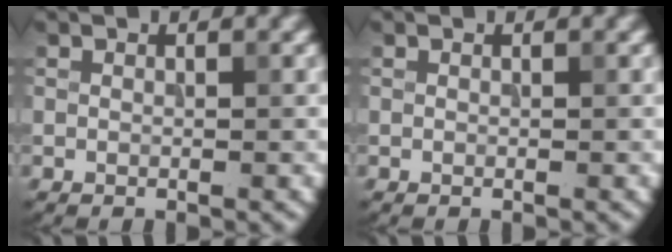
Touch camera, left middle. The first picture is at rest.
{"total": 0.0}